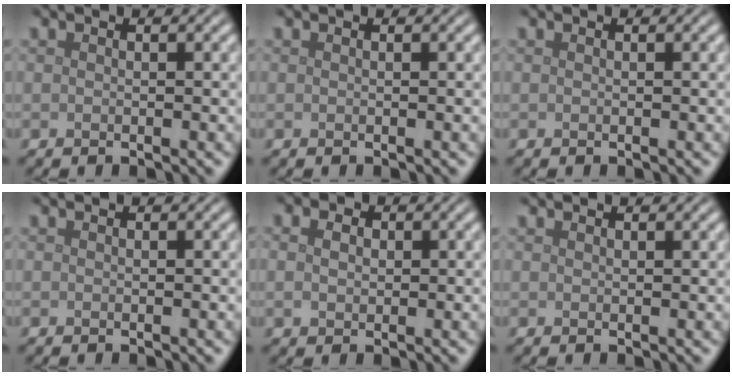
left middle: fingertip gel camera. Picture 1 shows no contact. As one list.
[{"total": 0.0}, {"total": 0.0}, {"total": 0.0}, {"total": 2.1, "force": [0.4, 1.6, 1.2], "torque": [-0.025, 0.005, 0.004]}, {"total": 0.5, "force": [0.5, 0.1, 0.0], "torque": [0.001, 0.000, 0.012]}]